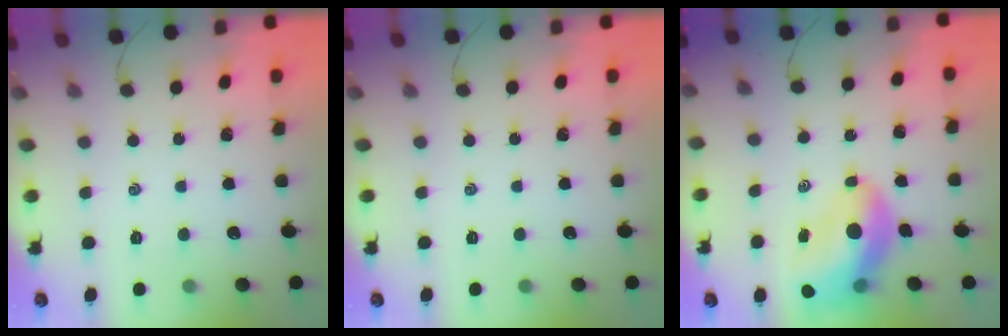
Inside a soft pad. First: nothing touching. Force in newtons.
{"total": 0.0}
{"total": 12.6, "press": 12.0, "slide": 3.9}